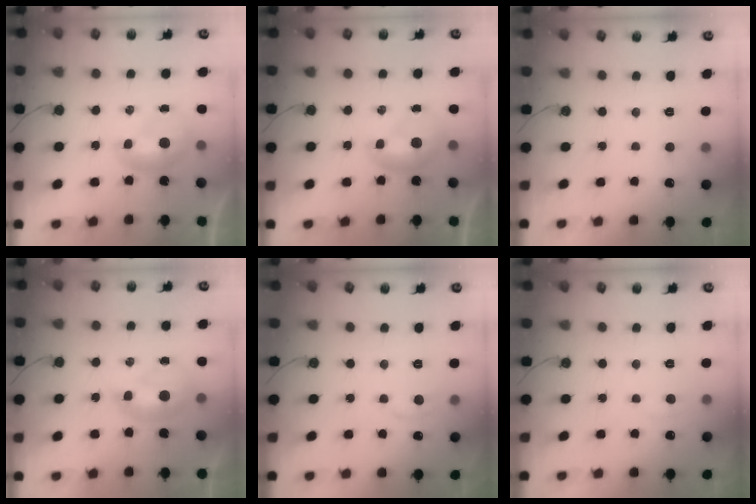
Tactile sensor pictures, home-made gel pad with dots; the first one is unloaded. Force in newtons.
{"total": 0.0}
{"total": 2.8, "press": 2.7, "slide": 0.3}
{"total": 1.5, "press": 1.4, "slide": 0.6}
{"total": 0.7, "press": 0.4, "slide": 0.6}
{"total": 1.3, "press": 1.1, "slide": 0.6}